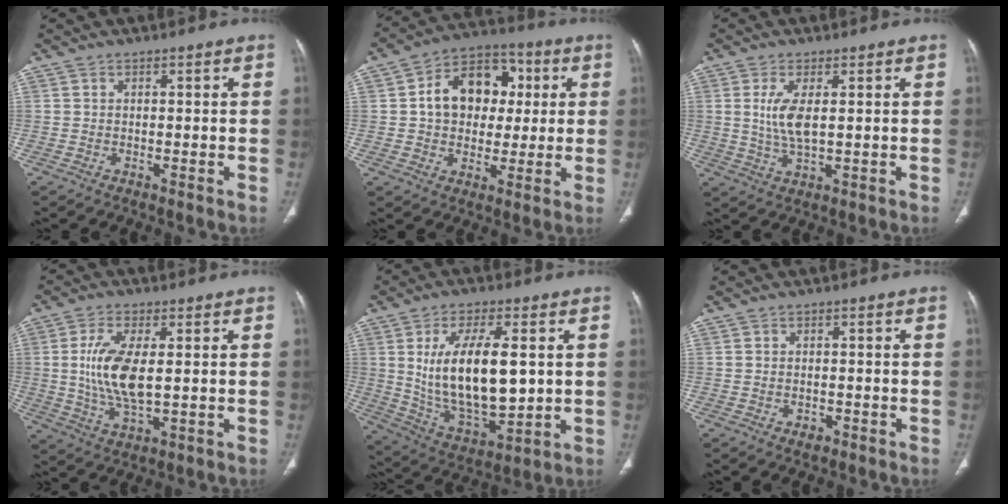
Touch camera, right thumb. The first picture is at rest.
{"total": 14.4, "force": [2.0, 11.0, 9.1], "torque": [-0.101, 0.018, 0.025]}
{"total": 6.0, "force": [1.0, 2.2, 5.5], "torque": [-0.124, -0.013, 0.024]}
{"total": 10.8, "force": [0.9, 4.4, 9.8], "torque": [-0.206, -0.014, 0.021]}
{"total": 18.8, "force": [2.4, 8.4, 16.6], "torque": [-0.279, -0.019, 0.058]}
{"total": 1.7, "force": [-0.9, 1.2, 0.8], "torque": [-0.010, 0.006, -0.010]}